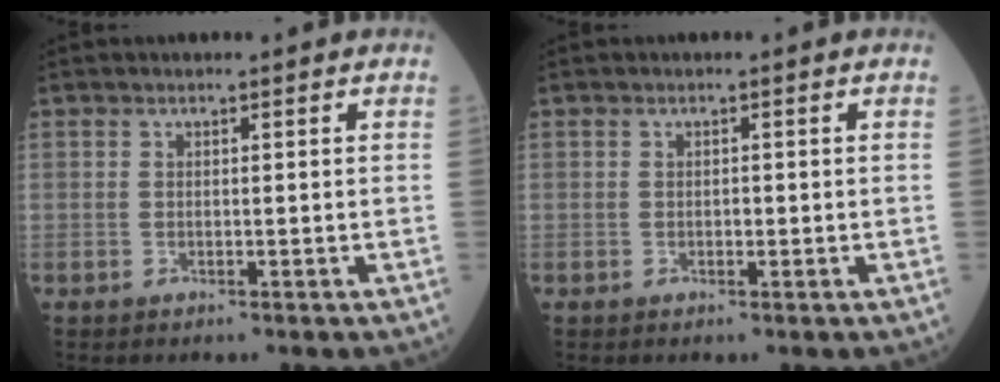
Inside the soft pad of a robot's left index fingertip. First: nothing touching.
{"total": 0.5, "force": [-0.1, 0.3, 0.4], "torque": [-0.009, 0.000, -0.002]}